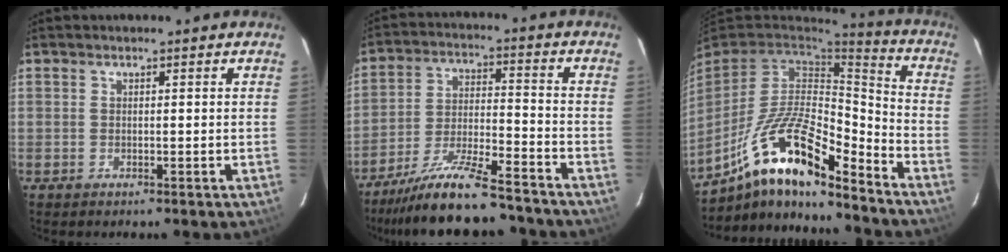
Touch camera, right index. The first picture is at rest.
{"total": 15.3, "force": [-13.6, 1.5, 6.8], "torque": [-0.143, -0.020, -0.226]}
{"total": 18.6, "force": [-12.5, 5.1, 12.9], "torque": [-0.253, -0.009, -0.234]}